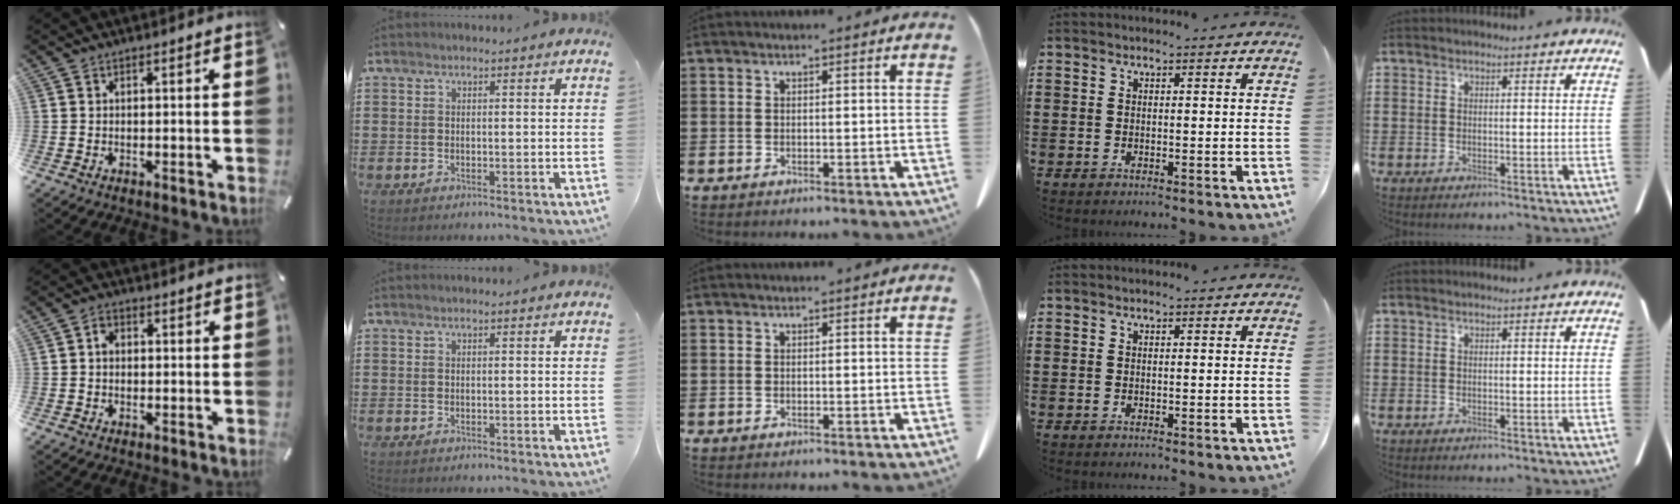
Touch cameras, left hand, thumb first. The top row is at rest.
{"thumb": {"total": 2.4, "force": [-0.2, 1.9, 1.4], "torque": [-0.026, 0.008, -0.005]}}